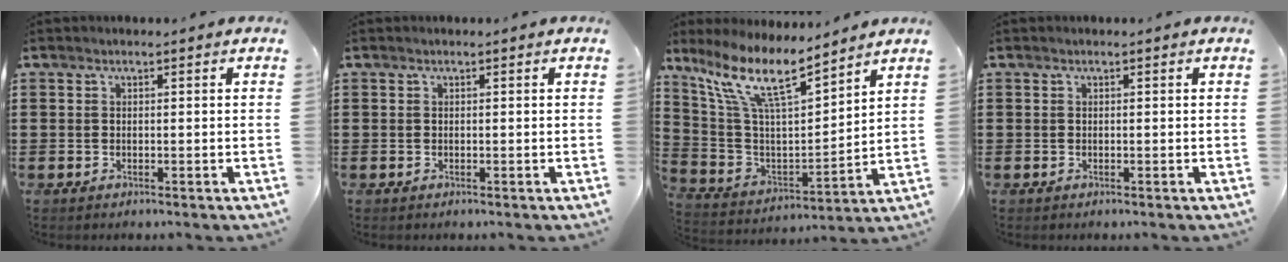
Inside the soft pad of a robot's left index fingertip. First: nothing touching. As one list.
[{"total": 0.0}, {"total": 11.9, "force": [8.7, 2.5, 7.8], "torque": [-0.186, -0.044, 0.149]}, {"total": 0.0}]